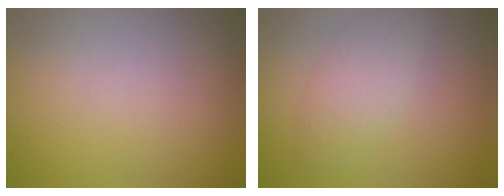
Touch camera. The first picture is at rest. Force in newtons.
{"total": 2.9, "press": 2.9, "slide": 0.1}